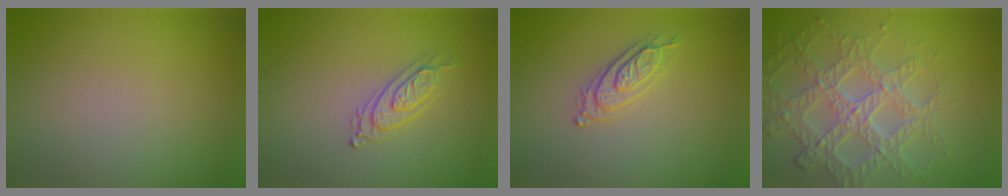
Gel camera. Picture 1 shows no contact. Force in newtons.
{"total": 2.2, "press": 2.1, "slide": 0.6}
{"total": 2.2, "press": 2.2, "slide": 0.3}
{"total": 4.5, "press": 4.3, "slide": 1.2}